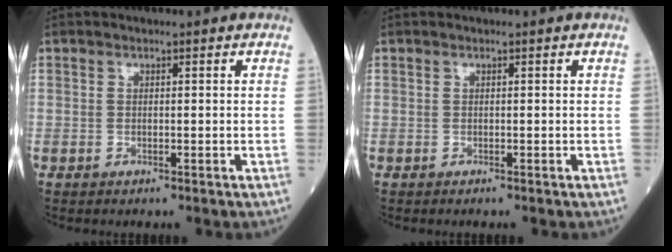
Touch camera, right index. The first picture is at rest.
{"total": 0.0}